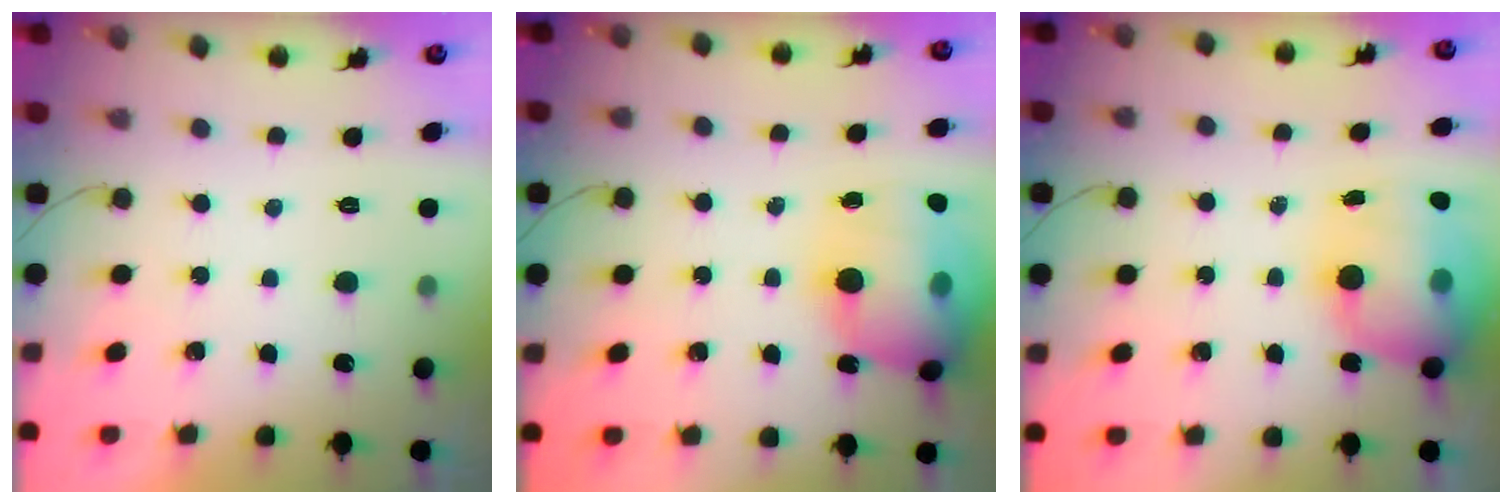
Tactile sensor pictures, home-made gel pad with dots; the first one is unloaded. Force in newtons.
{"total": 20.4, "press": 19.9, "slide": 4.2}
{"total": 15.9, "press": 15.5, "slide": 3.7}